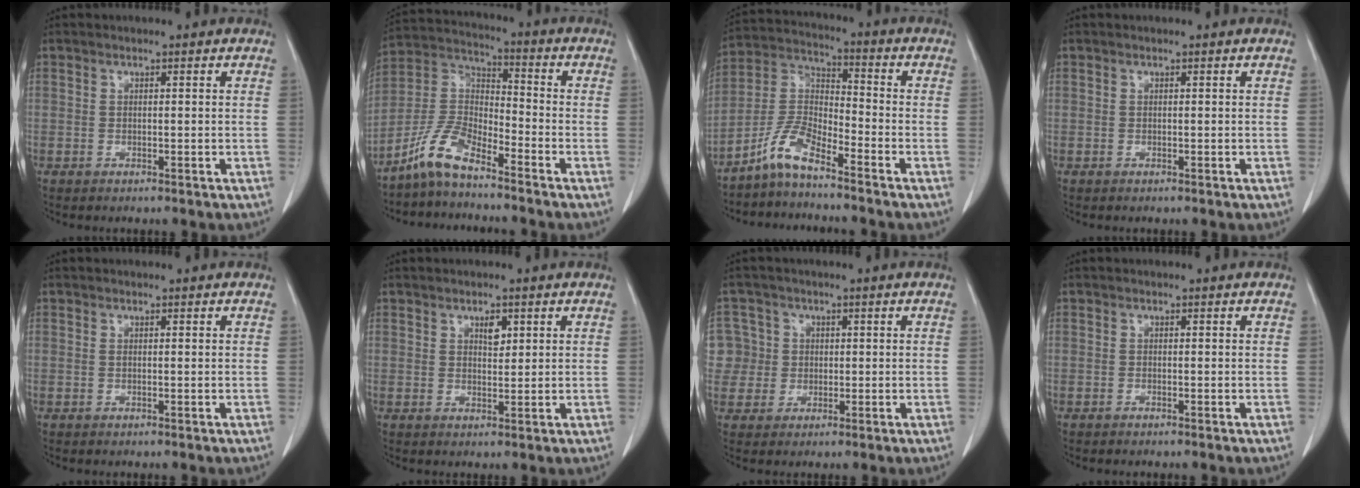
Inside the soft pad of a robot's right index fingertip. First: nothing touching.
{"total": 8.3, "force": [-6.6, 2.1, 4.4], "torque": [-0.109, 0.013, -0.135]}
{"total": 7.1, "force": [-5.6, 1.4, 4.1], "torque": [-0.099, 0.007, -0.117]}
{"total": 0.0}
{"total": 0.0}
{"total": 2.1, "force": [1.1, 1.0, 1.5], "torque": [-0.022, -0.003, 0.019]}
{"total": 6.6, "force": [0.9, 6.5, 0.1], "torque": [-0.003, 0.029, 0.025]}
{"total": 0.0}